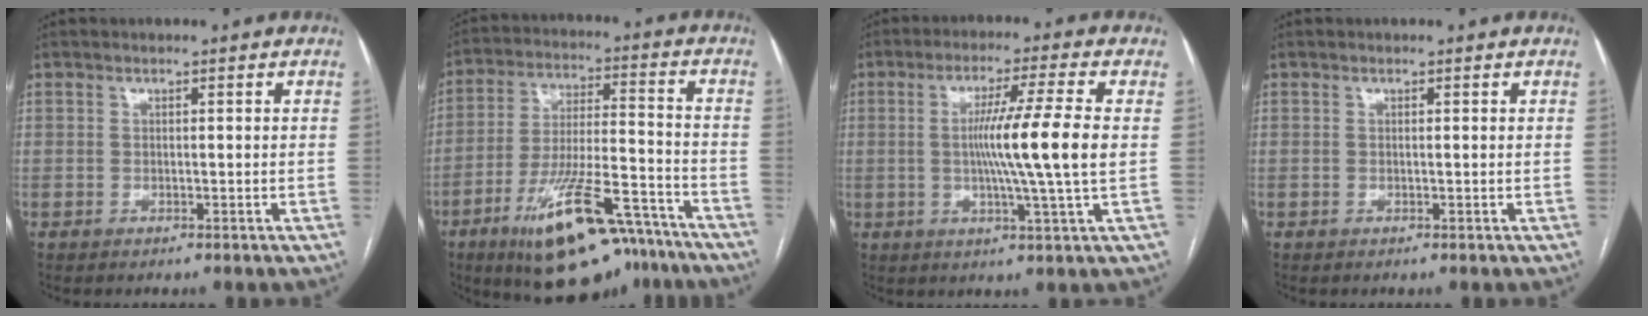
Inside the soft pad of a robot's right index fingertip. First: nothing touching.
{"total": 19.6, "force": [-13.1, 5.2, 13.7], "torque": [-0.211, 0.004, -0.212]}
{"total": 11.1, "force": [0.3, -1.7, 11.0], "torque": [-0.192, -0.007, 0.003]}
{"total": 0.0}